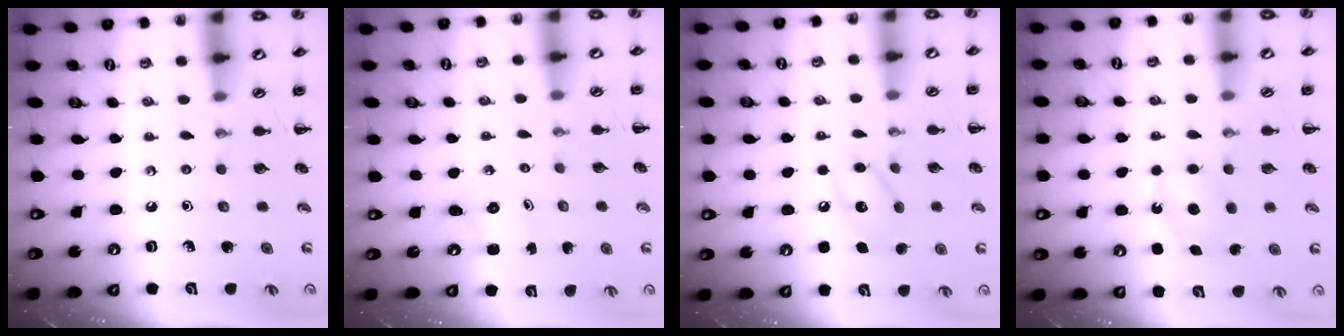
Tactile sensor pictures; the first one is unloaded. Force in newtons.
{"total": 2.5, "press": 2.4, "slide": 0.8}
{"total": 9.7, "press": 9.7, "slide": 0.7}
{"total": 7.0, "press": 6.8, "slide": 1.6}